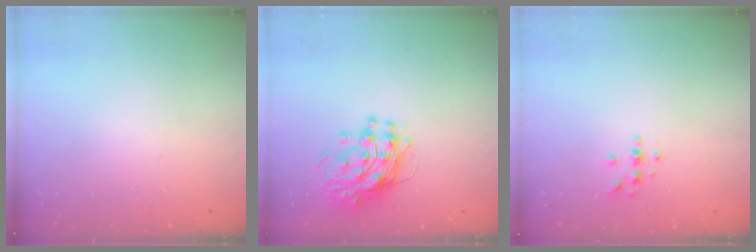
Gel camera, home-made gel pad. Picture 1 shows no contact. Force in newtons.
{"total": 11.0, "press": 10.9, "slide": 1.1}
{"total": 3.5, "press": 3.5, "slide": 0.4}